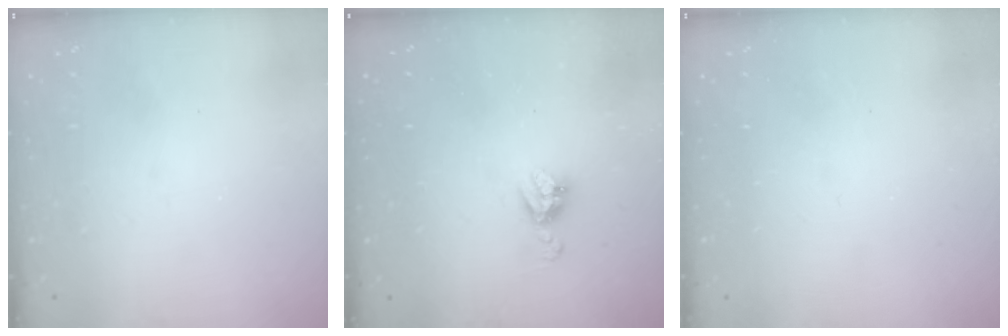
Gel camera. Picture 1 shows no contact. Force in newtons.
{"total": 6.8, "press": 6.8, "slide": 0.4}
{"total": 0.0}